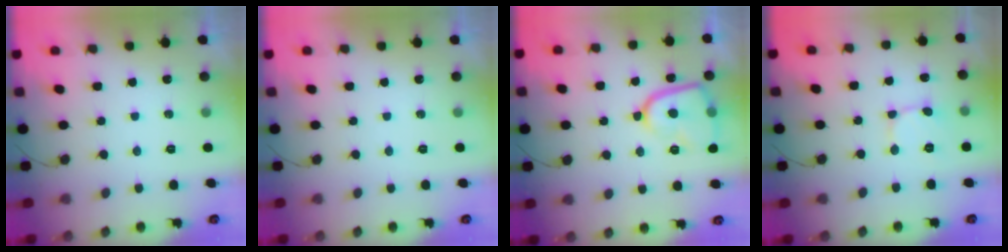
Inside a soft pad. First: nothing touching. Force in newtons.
{"total": 0.0}
{"total": 13.6, "press": 13.5, "slide": 1.3}
{"total": 2.6, "press": 2.6, "slide": 0.2}